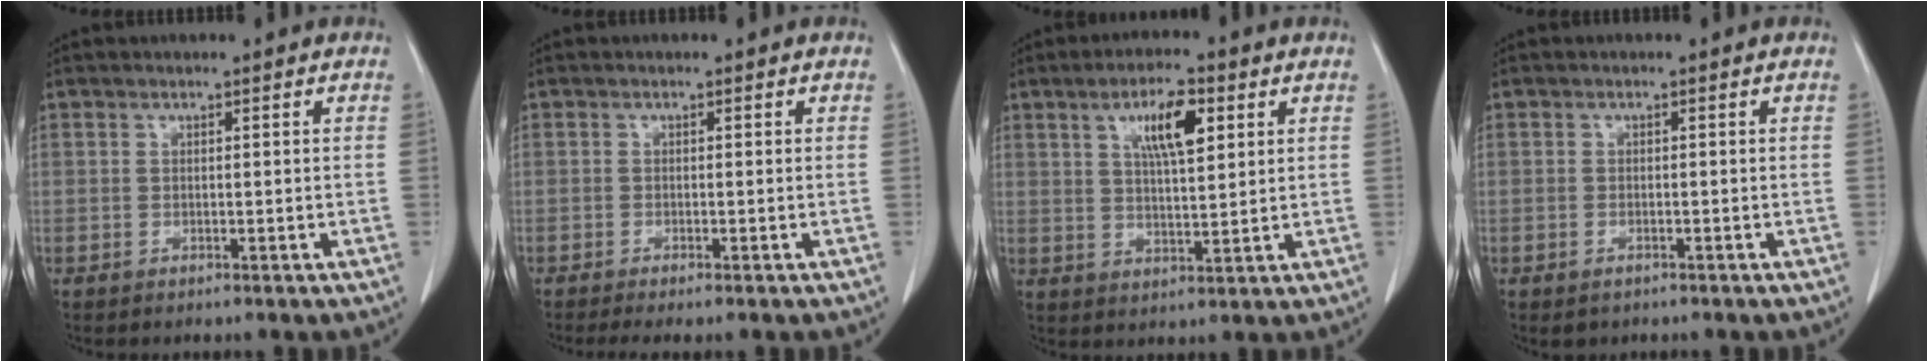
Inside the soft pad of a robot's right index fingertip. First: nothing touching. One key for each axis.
{"total": 2.8, "fx": -2.2, "fy": 0.1, "fz": 1.7, "tx": -0.023, "ty": -0.006, "tz": -0.033}
{"total": 7.7, "fx": 3.2, "fy": 2.0, "fz": 6.7, "tx": -0.119, "ty": 0.004, "tz": 0.057}
{"total": 1.1, "fx": -0.6, "fy": 0.6, "fz": 0.6, "tx": -0.012, "ty": 0.000, "tz": 0.000}